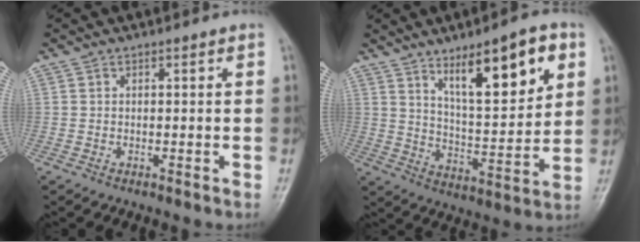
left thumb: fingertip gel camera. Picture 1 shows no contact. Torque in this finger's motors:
{"motor_torque": [0.56, 0.46, 1.15, -1.08, 0.25]}